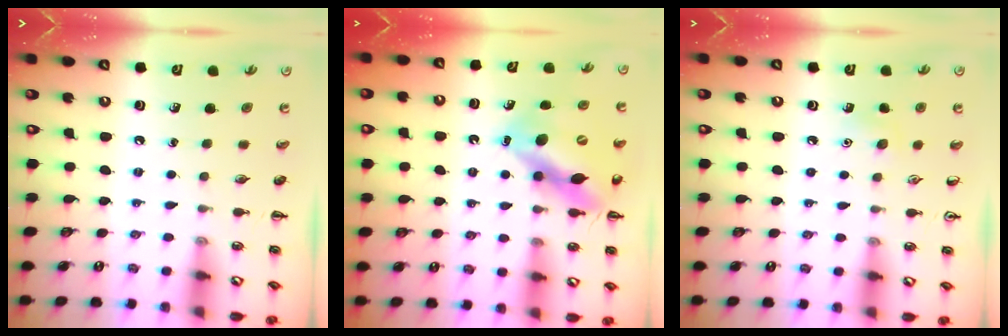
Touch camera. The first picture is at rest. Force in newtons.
{"total": 12.2, "press": 11.8, "slide": 3.3}
{"total": 5.5, "press": 5.3, "slide": 1.5}